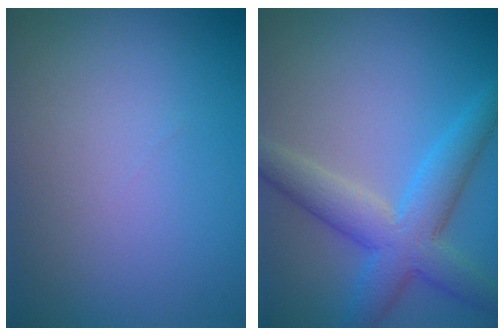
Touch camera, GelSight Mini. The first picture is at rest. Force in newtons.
{"total": 5.6, "press": 5.6, "slide": 0.3}